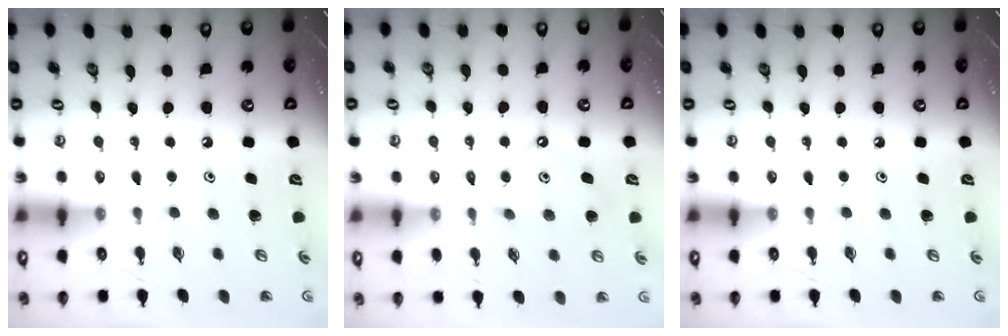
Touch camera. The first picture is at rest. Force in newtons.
{"total": 8.4, "press": 8.3, "slide": 0.9}
{"total": 0.0}